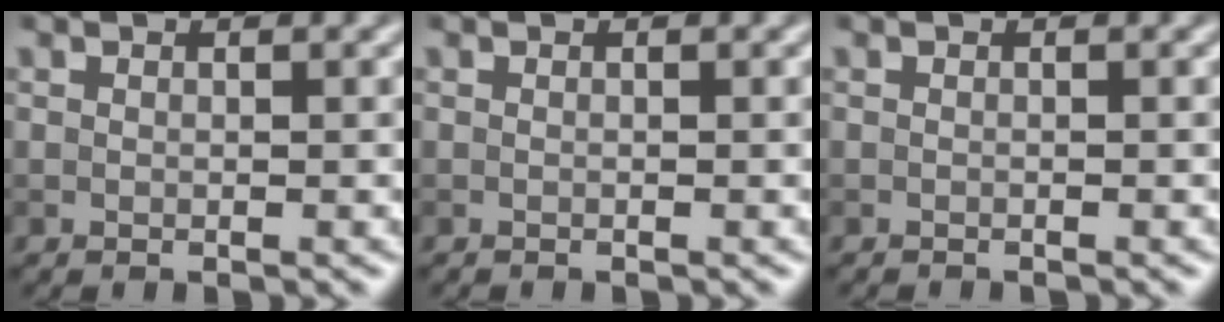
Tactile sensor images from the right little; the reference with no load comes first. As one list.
[{"total": 0.0}, {"total": 0.7, "force": [-0.7, 0.1, 0.1], "torque": [0.004, -0.003, -0.011]}]